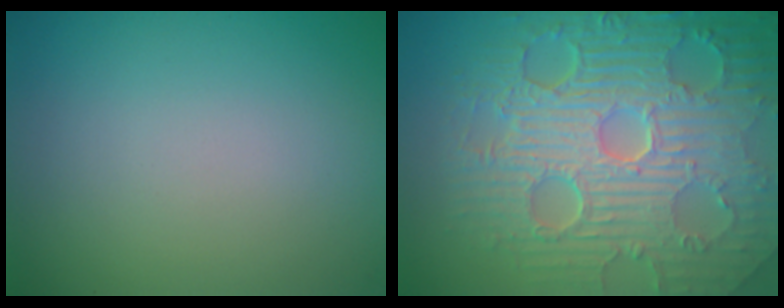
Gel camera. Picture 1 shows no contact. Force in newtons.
{"total": 11.2, "press": 7.4, "slide": 8.5}